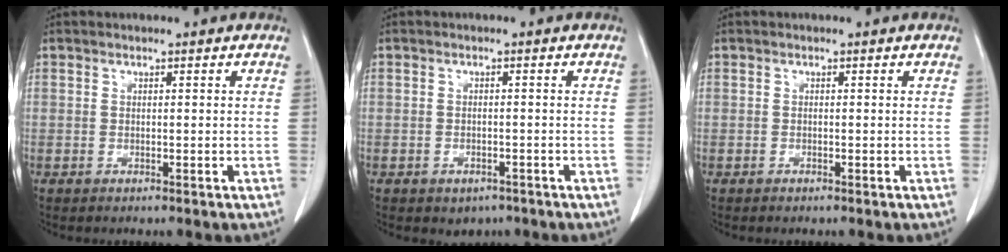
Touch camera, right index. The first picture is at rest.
{"total": 2.8, "force": [-1.8, 1.9, 0.9], "torque": [-0.010, 0.004, -0.015]}
{"total": 0.0}